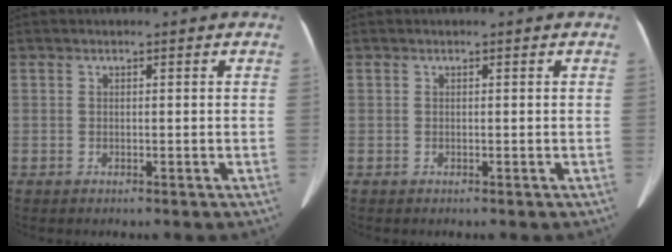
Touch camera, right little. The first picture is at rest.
{"total": 0.0}